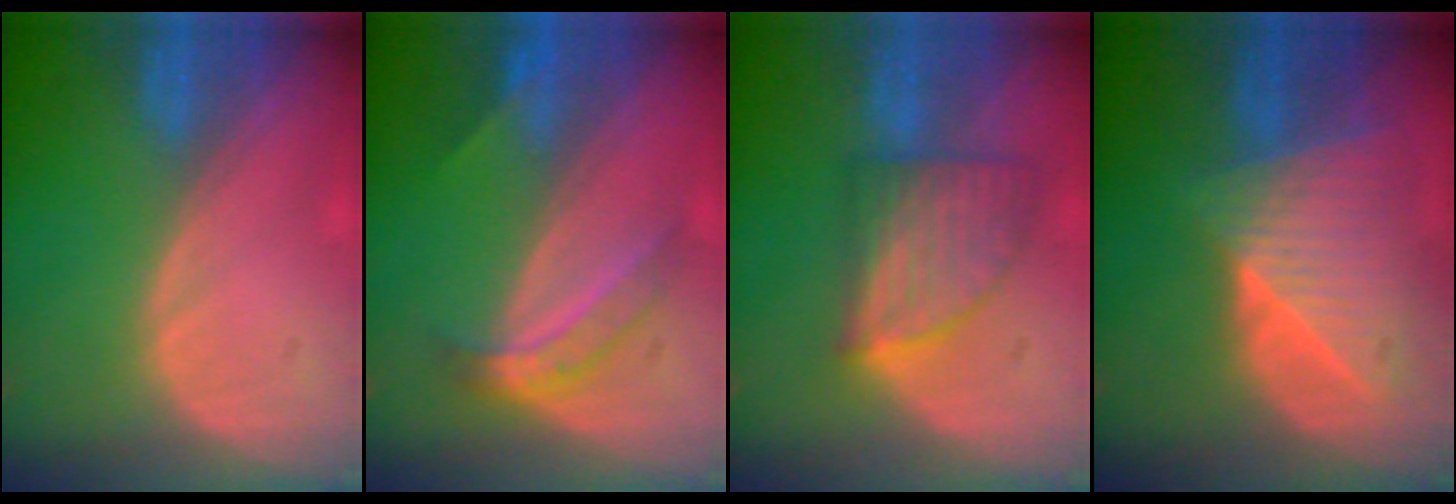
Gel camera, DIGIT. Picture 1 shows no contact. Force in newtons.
{"total": 5.4, "press": 4.7, "slide": 2.5}
{"total": 7.4, "press": 6.8, "slide": 2.9}
{"total": 9.0, "press": 8.1, "slide": 4.1}